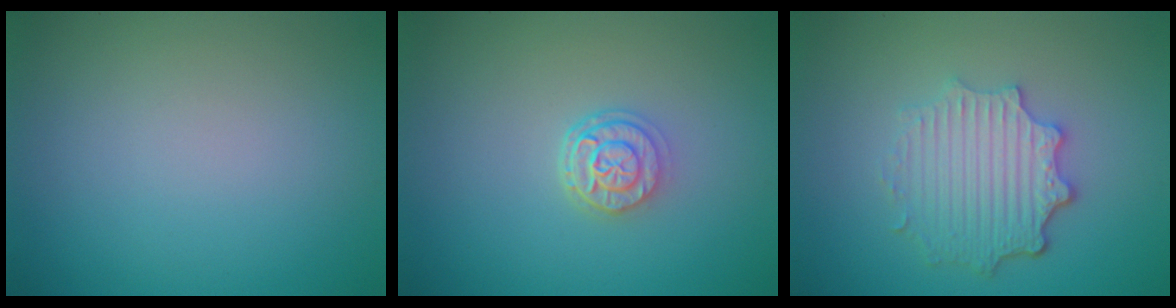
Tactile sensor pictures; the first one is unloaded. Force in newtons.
{"total": 2.7, "press": 2.2, "slide": 1.6}
{"total": 4.5, "press": 3.6, "slide": 2.7}